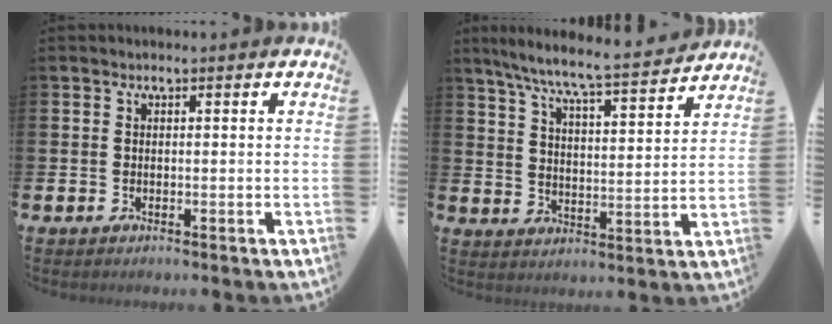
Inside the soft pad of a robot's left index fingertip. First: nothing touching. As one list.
[{"total": 8.1, "force": [7.5, 0.2, 3.1], "torque": [-0.079, -0.055, 0.129]}]